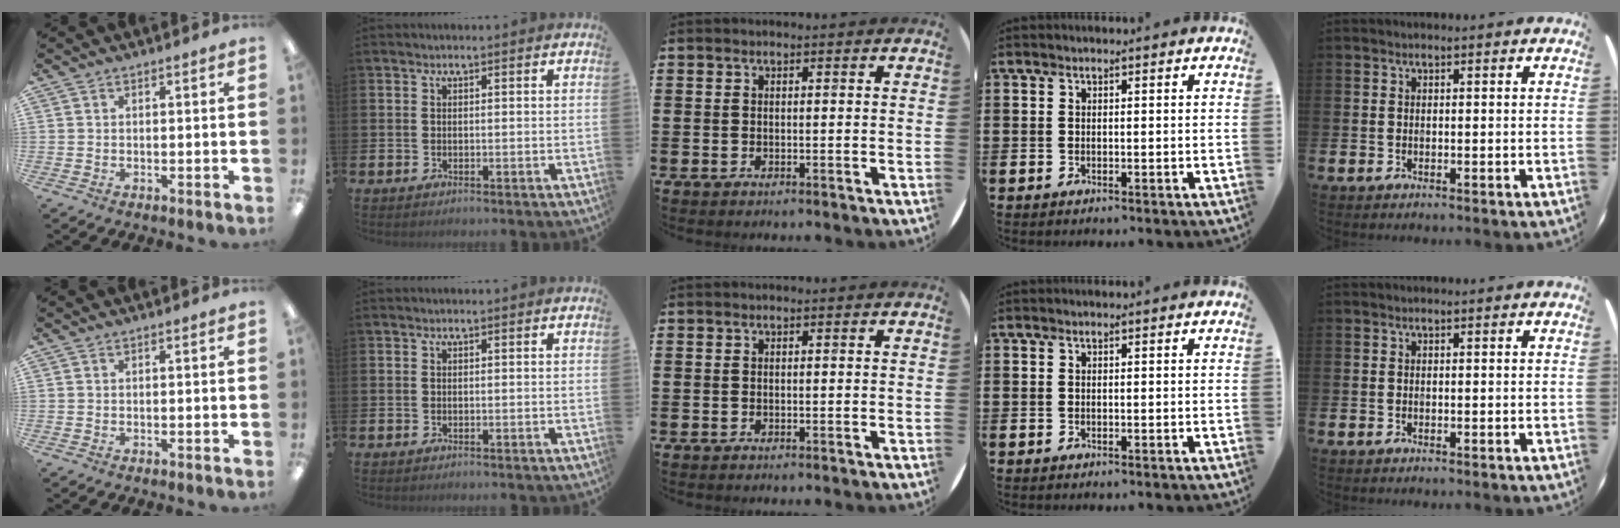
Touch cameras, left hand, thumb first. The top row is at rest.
{}